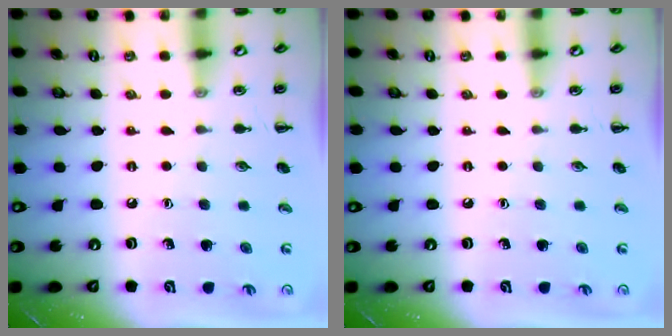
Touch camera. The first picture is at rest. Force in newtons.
{"total": 0.0}